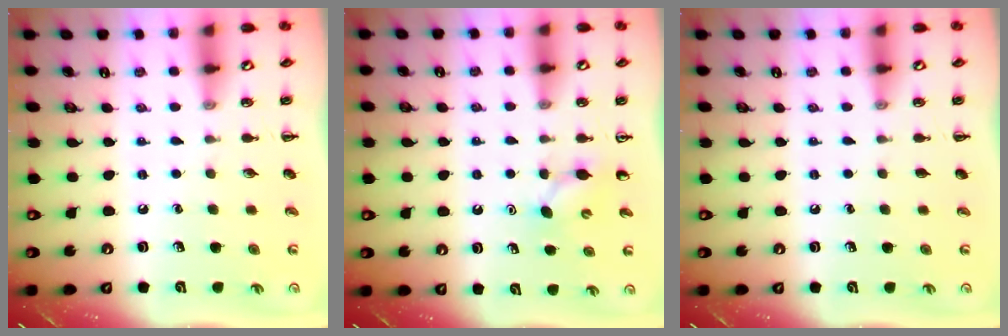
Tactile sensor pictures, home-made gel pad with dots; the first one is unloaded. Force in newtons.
{"total": 3.7, "press": 3.5, "slide": 1.3}
{"total": 0.0}